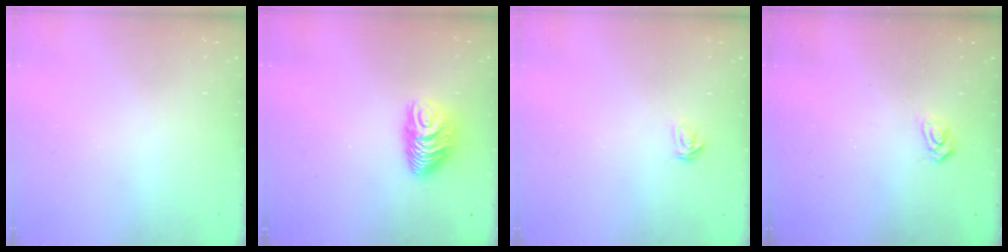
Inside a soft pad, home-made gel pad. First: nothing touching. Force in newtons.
{"total": 9.5, "press": 9.4, "slide": 0.9}
{"total": 2.3, "press": 2.3, "slide": 0.1}
{"total": 4.1, "press": 4.1, "slide": 0.4}